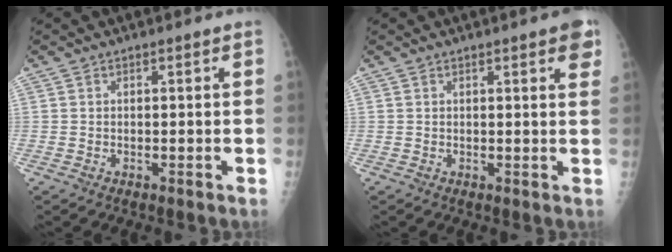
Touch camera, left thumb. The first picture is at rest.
{"total": 4.0, "force": [2.1, 0.9, 3.3], "torque": [-0.028, -0.004, 0.020]}